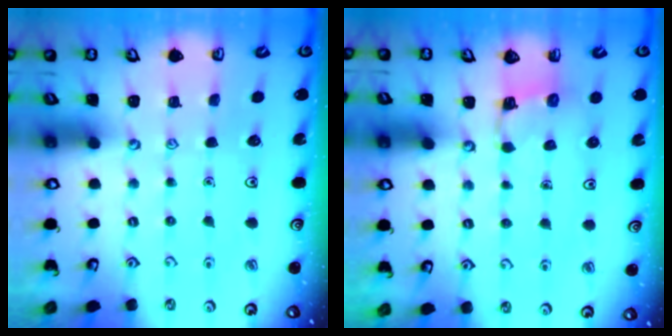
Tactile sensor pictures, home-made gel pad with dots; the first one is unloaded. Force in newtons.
{"total": 2.1, "press": 2.0, "slide": 0.5}